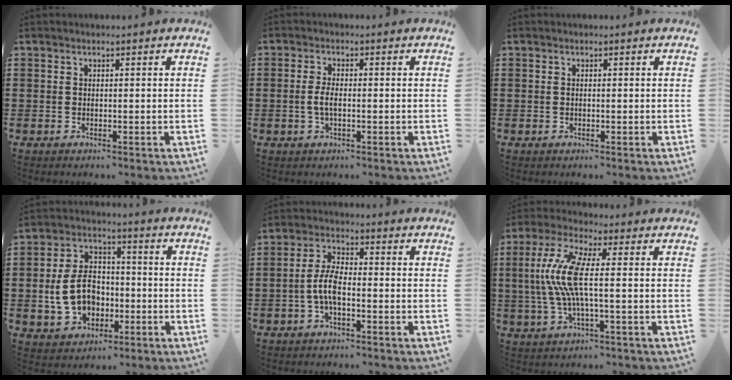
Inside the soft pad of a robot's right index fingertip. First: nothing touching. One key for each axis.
{"total": 2.7, "fx": -0.4, "fy": 1.0, "fz": 2.5, "tx": -0.061, "ty": -0.003, "tz": -0.012}
{"total": 0.0}
{"total": 9.1, "fx": -1.5, "fy": 6.6, "fz": 6.1, "tx": -0.139, "ty": 0.007, "tz": -0.033}
{"total": 5.7, "fx": -1.4, "fy": 2.2, "fz": 5.0, "tx": -0.124, "ty": -0.003, "tz": -0.034}
{"total": 9.4, "fx": -0.4, "fy": 1.7, "fz": 9.2, "tx": -0.215, "ty": -0.018, "tz": -0.021}